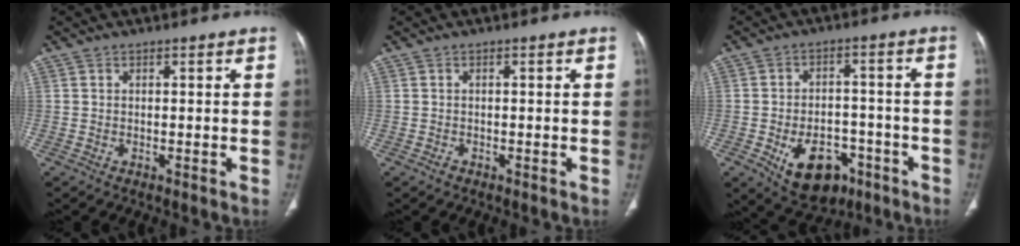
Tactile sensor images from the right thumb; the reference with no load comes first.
{"total": 0.6, "force": [-0.4, 0.4, 0.2], "torque": [-0.003, 0.000, -0.009]}
{"total": 12.1, "force": [-5.6, 7.8, 7.4], "torque": [-0.085, 0.029, -0.072]}